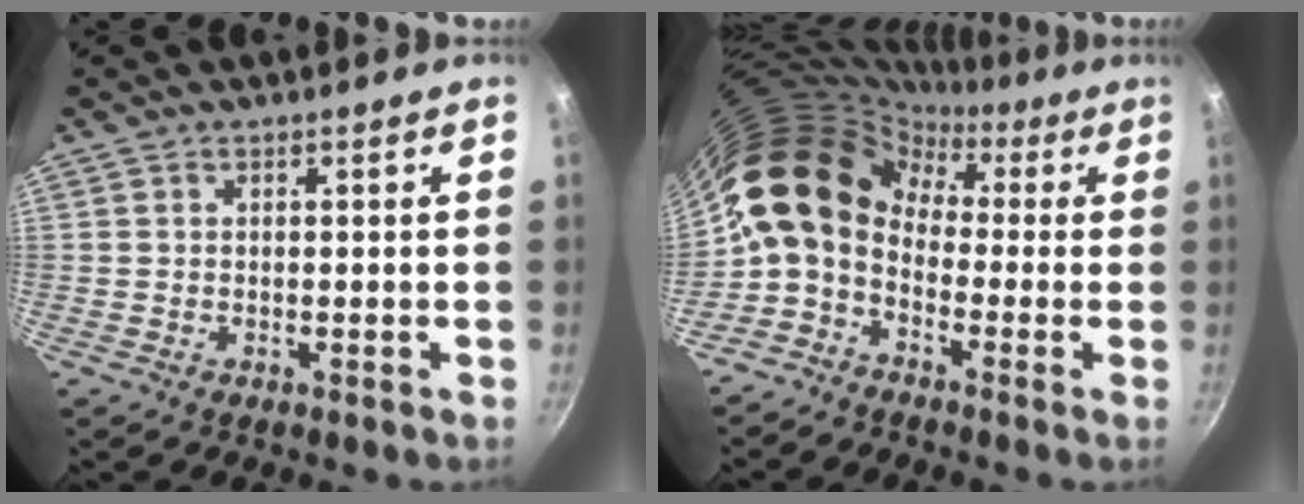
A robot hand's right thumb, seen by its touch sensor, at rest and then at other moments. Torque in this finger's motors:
{"motor_torque": [2.42, 2.59, 1.92, -0.86, 0.30]}